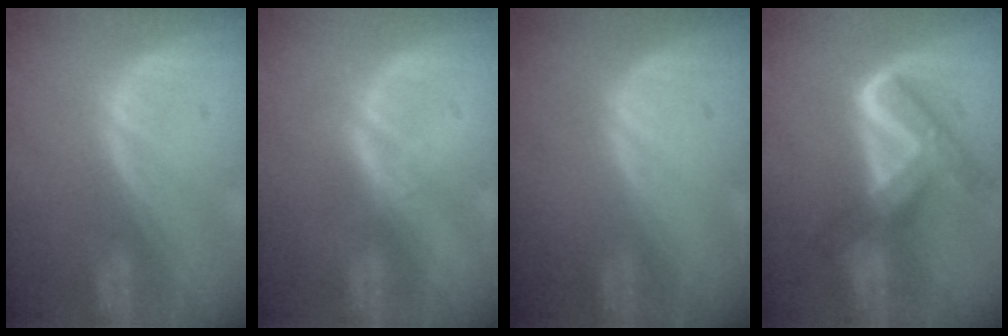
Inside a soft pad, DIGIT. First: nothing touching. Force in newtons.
{"total": 1.7, "press": 1.7, "slide": 0.1}
{"total": 0.0}
{"total": 8.1, "press": 8.1, "slide": 0.8}